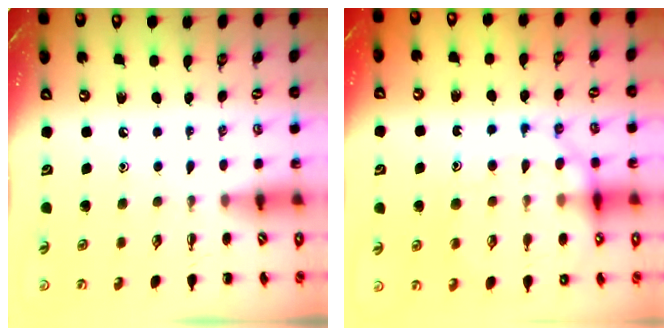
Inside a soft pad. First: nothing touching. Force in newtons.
{"total": 15.7, "press": 15.6, "slide": 1.7}